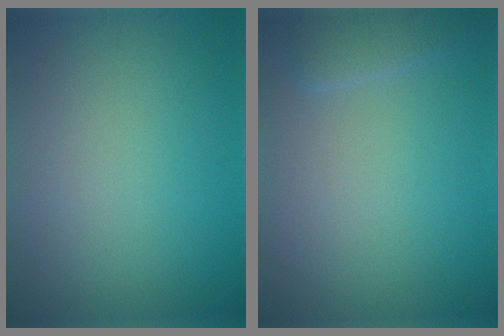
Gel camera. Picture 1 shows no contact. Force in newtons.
{"total": 2.1, "press": 2.1, "slide": 0.2}